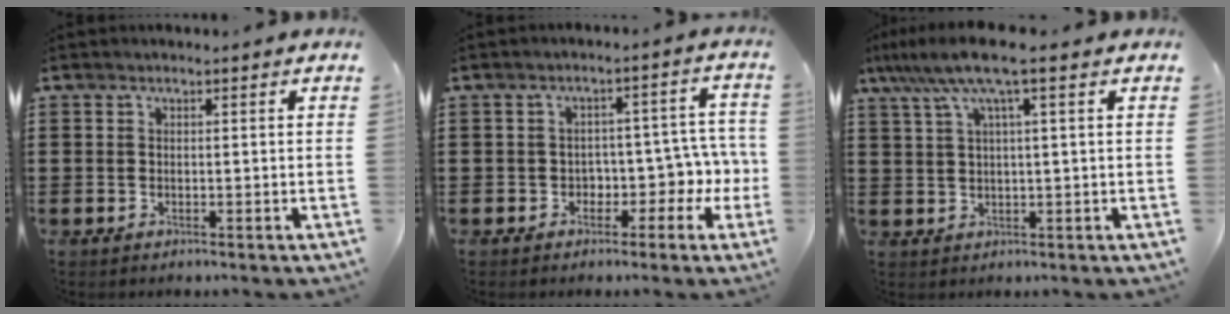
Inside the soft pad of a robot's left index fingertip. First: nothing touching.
{"total": 3.9, "force": [-0.9, 3.4, 1.6], "torque": [-0.042, -0.010, -0.024]}
{"total": 6.8, "force": [2.9, 0.5, 6.1], "torque": [-0.131, 0.000, 0.046]}